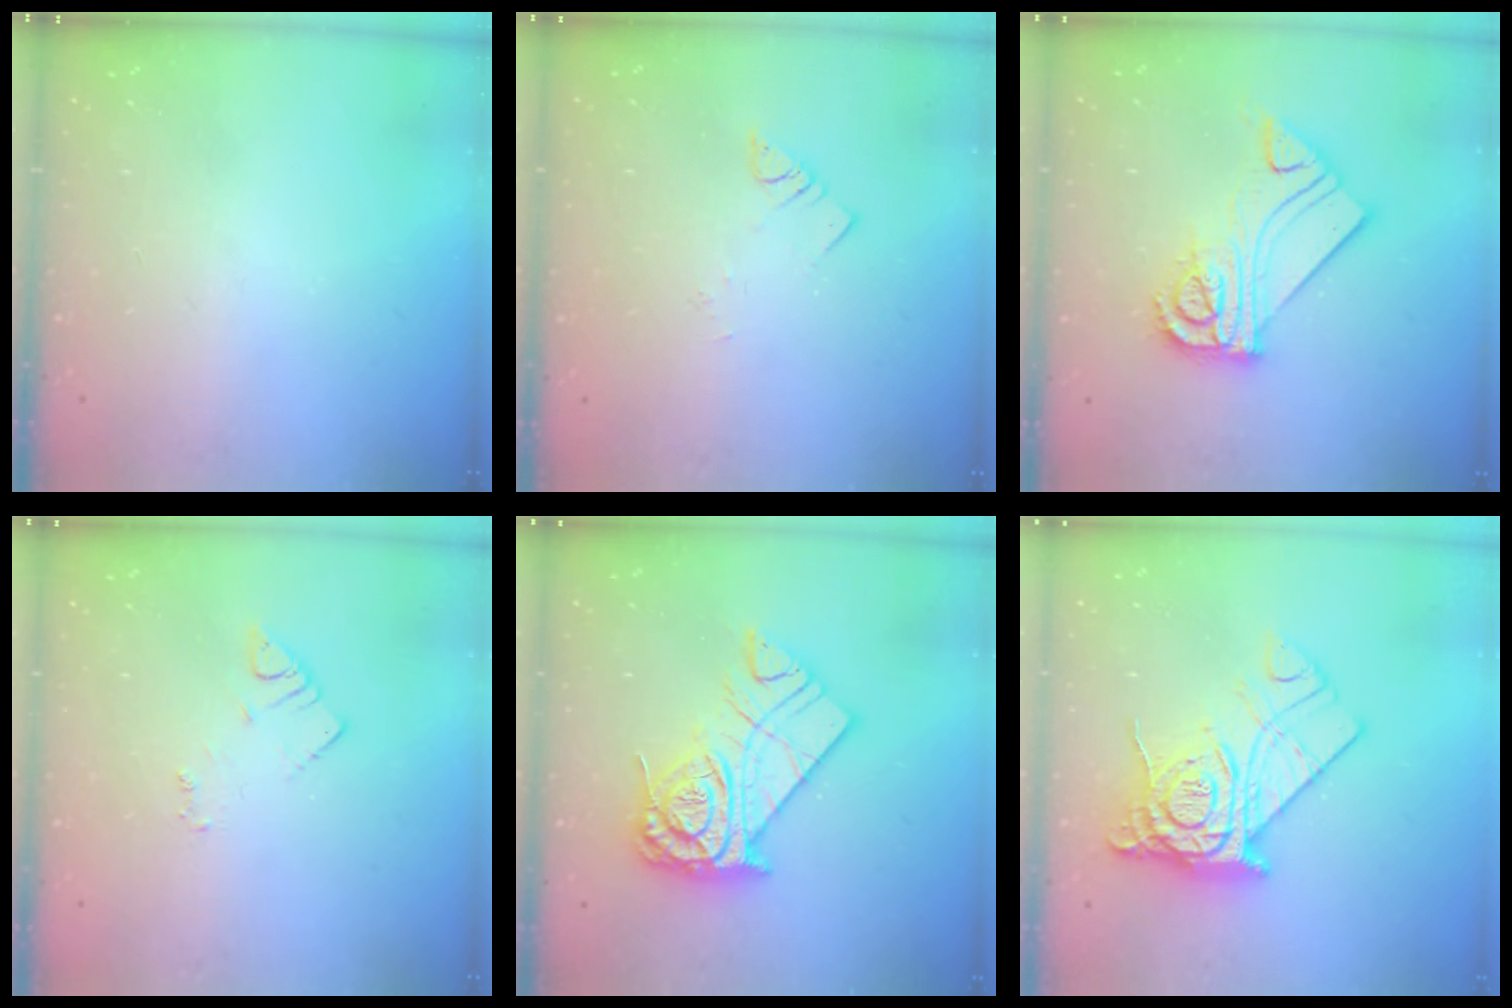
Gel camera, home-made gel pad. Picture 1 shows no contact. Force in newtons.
{"total": 1.9, "press": 1.9, "slide": 0.1}
{"total": 13.3, "press": 13.3, "slide": 1.3}
{"total": 2.9, "press": 2.9, "slide": 0.3}
{"total": 18.2, "press": 18.1, "slide": 1.6}
{"total": 18.3, "press": 18.2, "slide": 1.7}